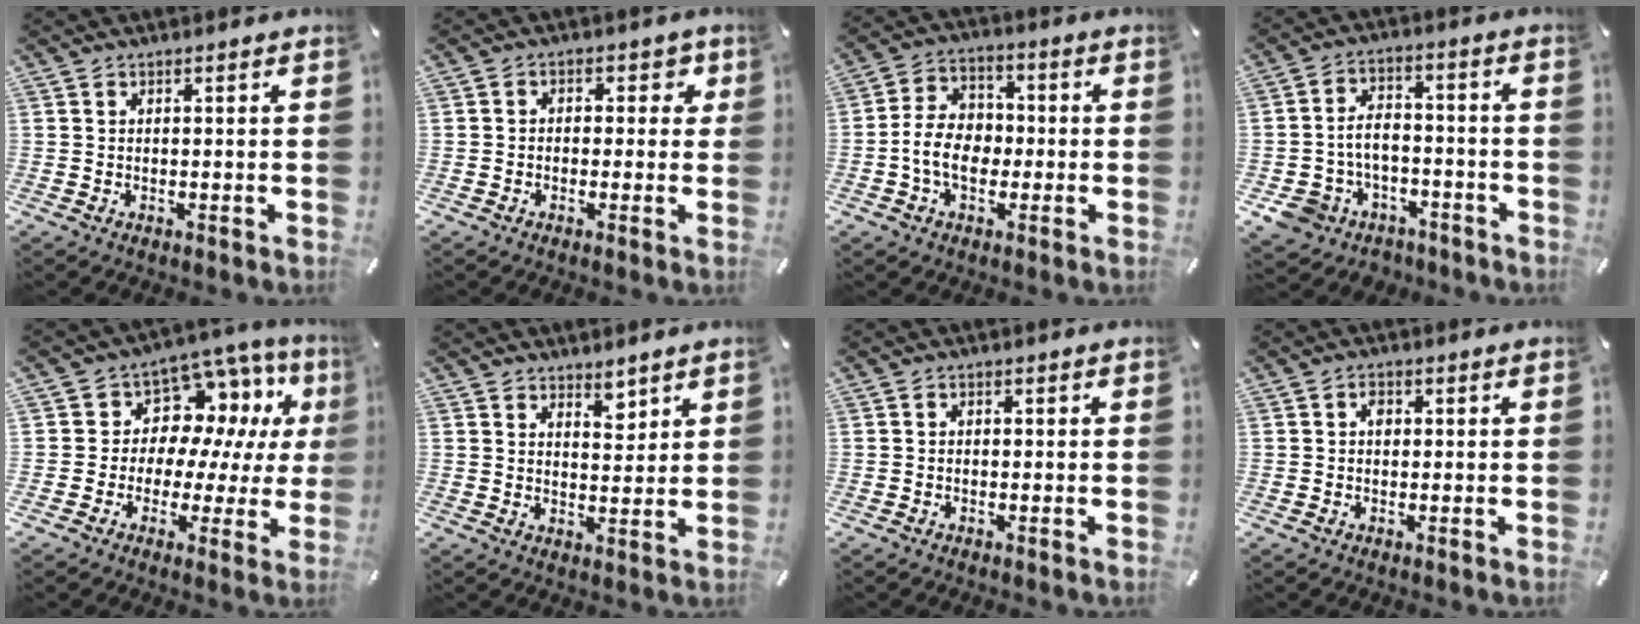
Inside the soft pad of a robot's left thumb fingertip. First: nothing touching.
{"total": 4.2, "force": [-0.3, 3.3, 2.6], "torque": [-0.029, 0.007, -0.013]}
{"total": 9.2, "force": [-2.3, 6.8, 5.7], "torque": [-0.124, 0.020, -0.042]}
{"total": 9.1, "force": [-3.1, 7.8, 3.6], "torque": [-0.088, 0.022, -0.052]}
{"total": 9.9, "force": [4.3, 8.5, 2.4], "torque": [-0.053, -0.044, 0.088]}
{"total": 4.3, "force": [3.7, 2.0, 1.0], "torque": [0.005, -0.028, 0.063]}
{"total": 0.8, "force": [-0.5, 0.6, 0.3], "torque": [-0.005, 0.002, -0.012]}
{"total": 1.8, "force": [0.1, 1.4, 1.1], "torque": [-0.014, 0.003, -0.002]}